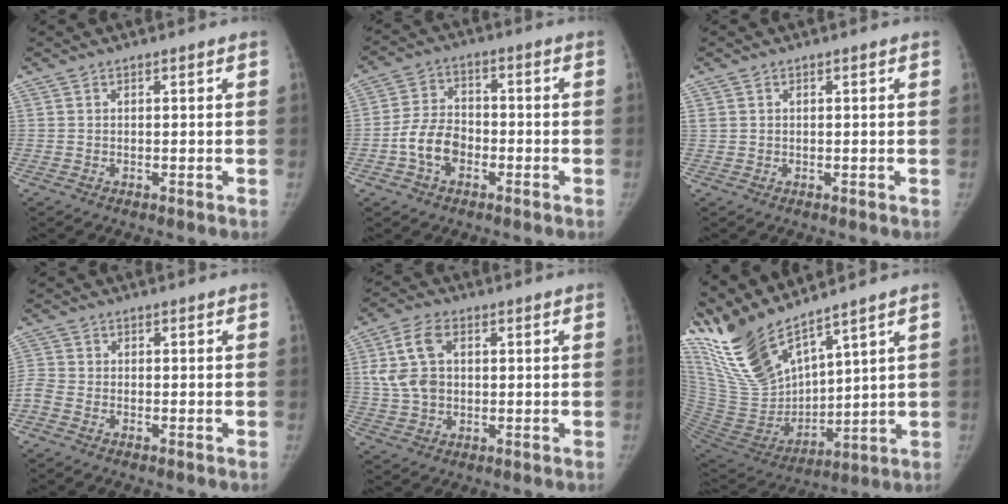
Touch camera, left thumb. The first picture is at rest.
{"total": 8.0, "force": [-2.7, 5.7, 5.0], "torque": [-0.081, 0.027, -0.057]}
{"total": 1.0, "force": [0.4, 0.9, 0.5], "torque": [-0.006, 0.004, 0.008]}
{"total": 1.8, "force": [-1.0, 0.9, 1.3], "torque": [-0.036, 0.003, -0.026]}
{"total": 9.2, "force": [1.8, 6.3, 6.4], "torque": [-0.119, 0.010, 0.038]}
{"total": 16.4, "force": [13.9, 3.0, 8.1], "torque": [-0.145, -0.074, 0.298]}